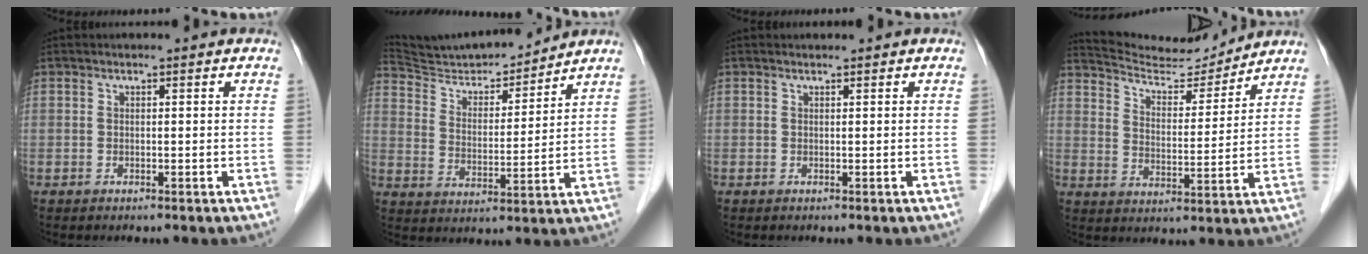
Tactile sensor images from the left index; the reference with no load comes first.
{"total": 13.6, "force": [13.1, 1.2, 3.2], "torque": [-0.064, 0.003, 0.229]}
{"total": 0.0}
{"total": 11.4, "force": [11.2, 0.8, 1.8], "torque": [-0.037, 0.003, 0.186]}